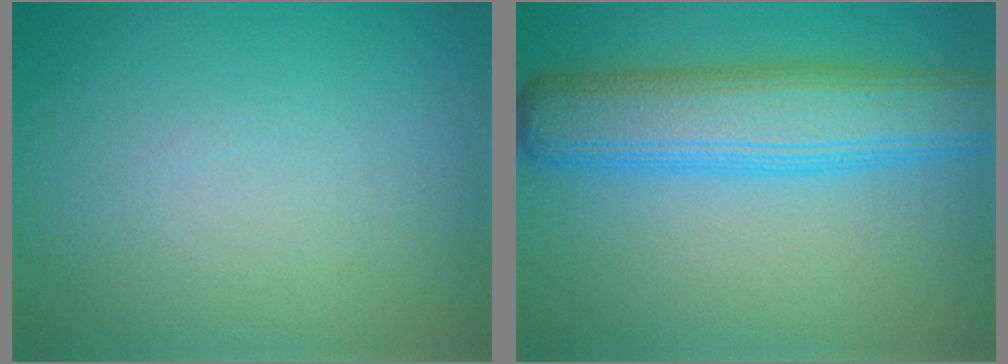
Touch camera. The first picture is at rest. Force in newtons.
{"total": 7.8, "press": 7.8, "slide": 0.1}